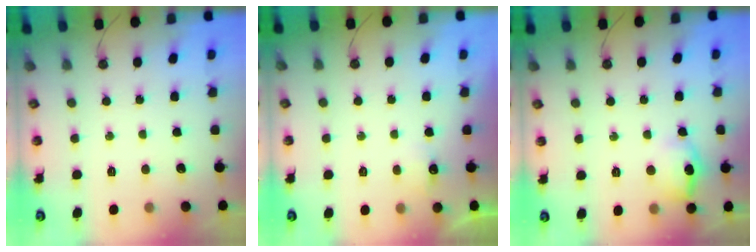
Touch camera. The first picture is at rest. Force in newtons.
{"total": 4.1, "press": 4.0, "slide": 1.0}
{"total": 10.8, "press": 10.7, "slide": 1.4}